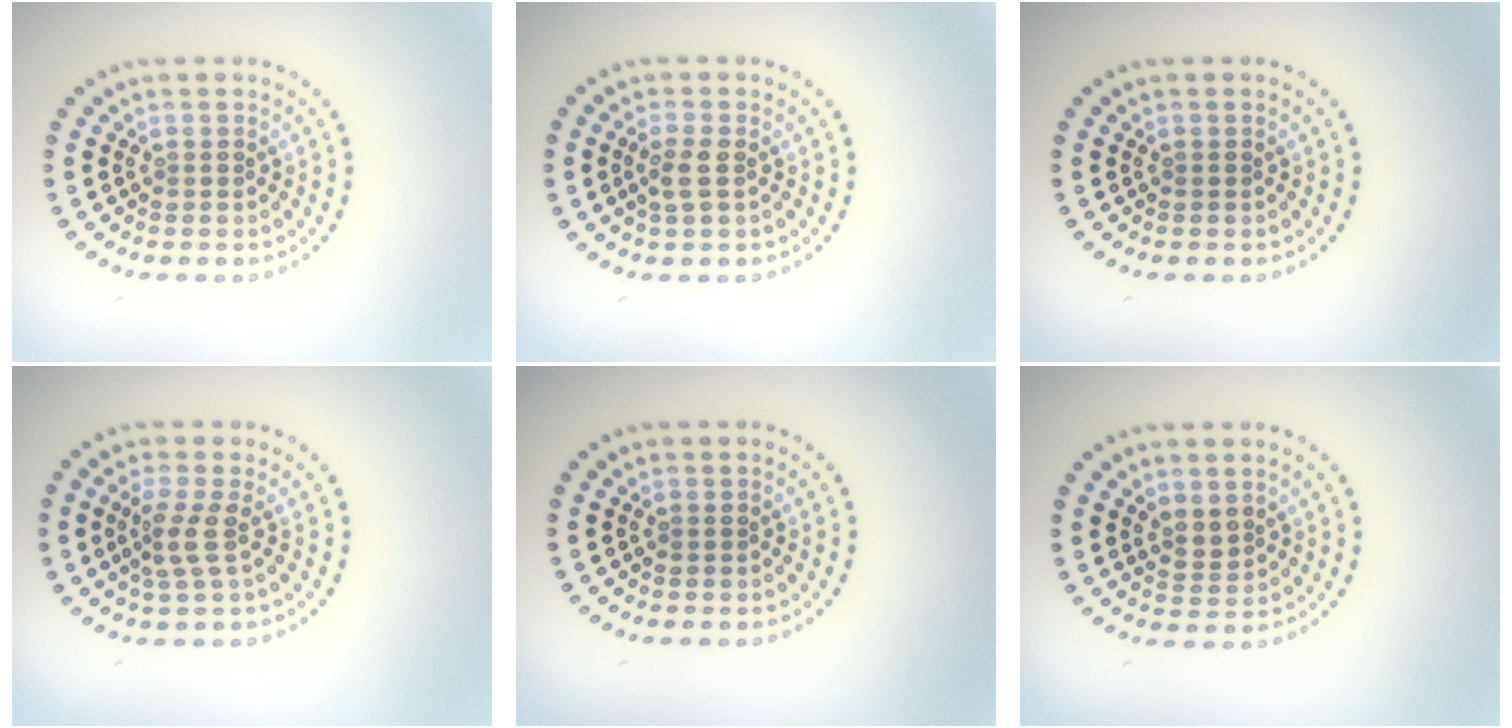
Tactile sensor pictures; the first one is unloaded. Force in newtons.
{"total": 1.9, "press": 1.7, "slide": 0.7}
{"total": 0.0}
{"total": 2.3, "press": 1.7, "slide": 1.6}
{"total": 0.0}
{"total": 1.7, "press": 1.5, "slide": 0.8}